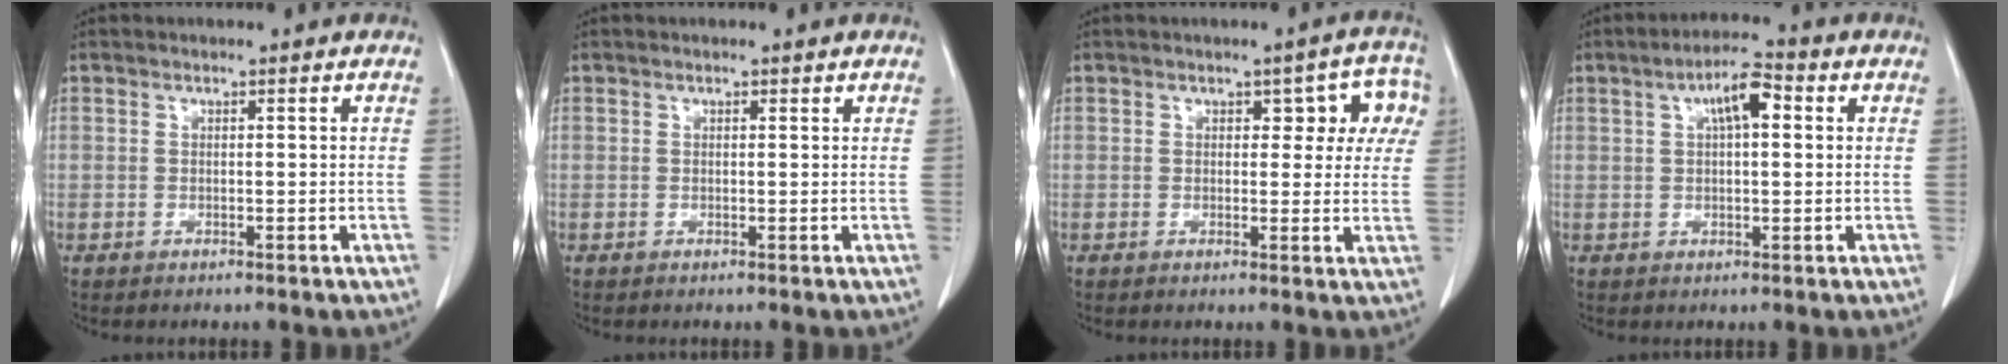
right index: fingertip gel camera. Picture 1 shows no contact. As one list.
[{"total": 0.0}, {"total": 6.4, "force": [2.2, 3.4, 5.0], "torque": [-0.034, 0.020, 0.021]}, {"total": 6.0, "force": [1.8, 1.7, 5.5], "torque": [-0.095, 0.019, 0.028]}]